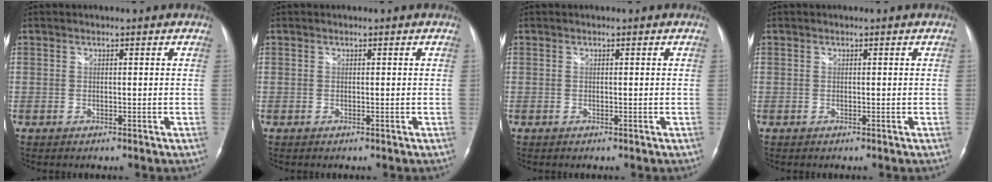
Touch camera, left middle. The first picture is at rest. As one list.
[{"total": 0.0}, {"total": 0.0}, {"total": 0.0}]